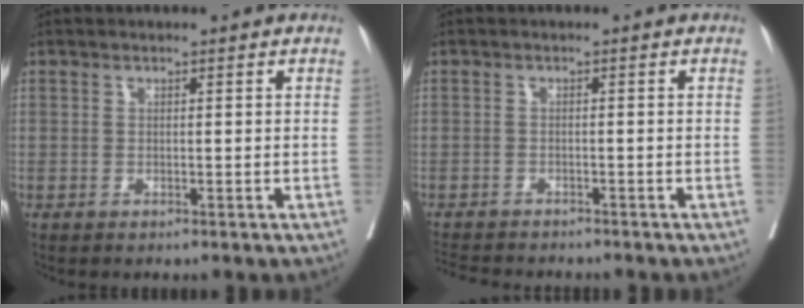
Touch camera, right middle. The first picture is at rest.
{"total": 6.6, "force": [-6.2, 1.2, 2.1], "torque": [-0.030, -0.008, -0.094]}